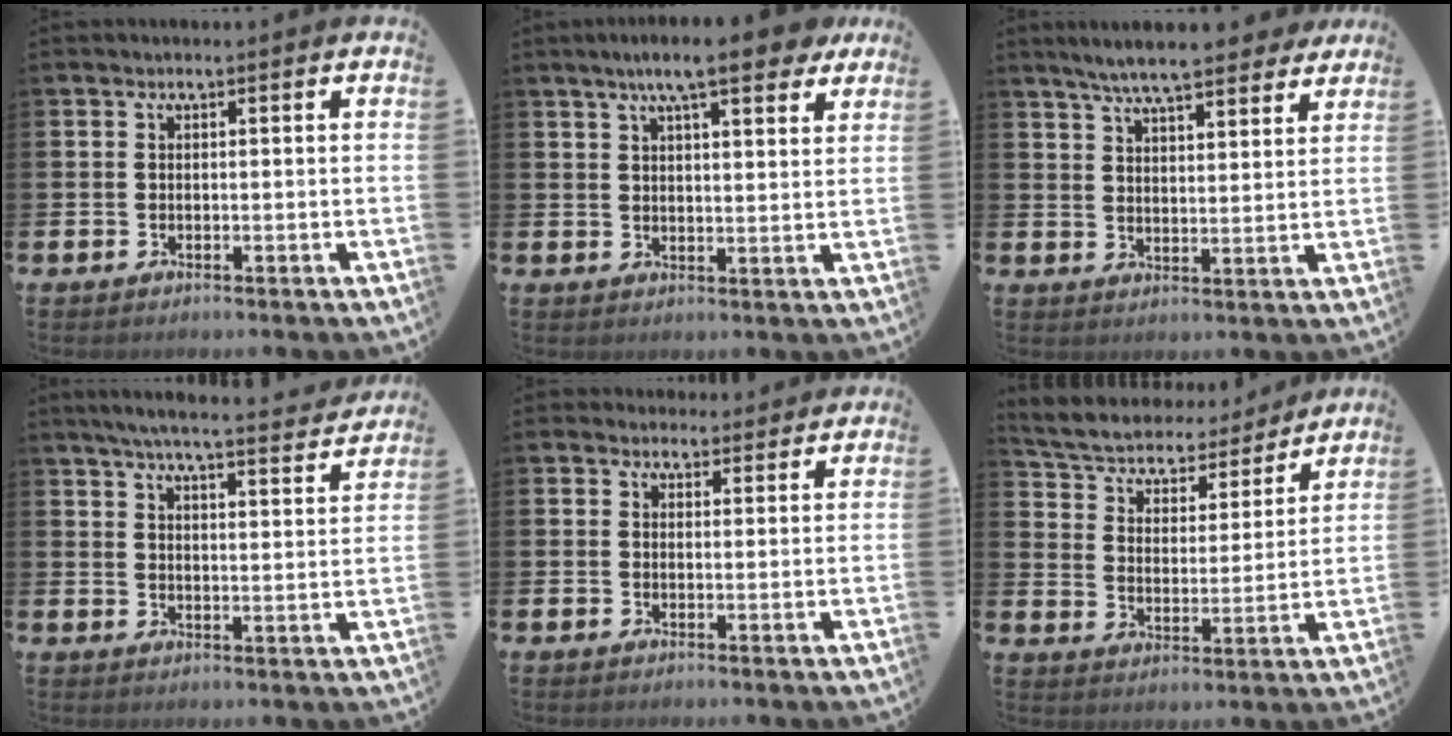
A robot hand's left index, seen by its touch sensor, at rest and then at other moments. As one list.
[{"total": 8.6, "force": [6.8, 1.7, 5.0], "torque": [-0.081, -0.020, 0.115]}, {"total": 7.6, "force": [7.0, 1.0, 2.7], "torque": [-0.058, -0.033, 0.123]}, {"total": 6.1, "force": [5.8, 0.1, 2.0], "torque": [-0.040, -0.043, 0.096]}, {"total": 2.9, "force": [2.6, 1.1, -0.1], "torque": [0.005, -0.009, 0.047]}, {"total": 5.3, "force": [4.9, 1.9, 0.8], "torque": [-0.045, -0.043, 0.078]}]